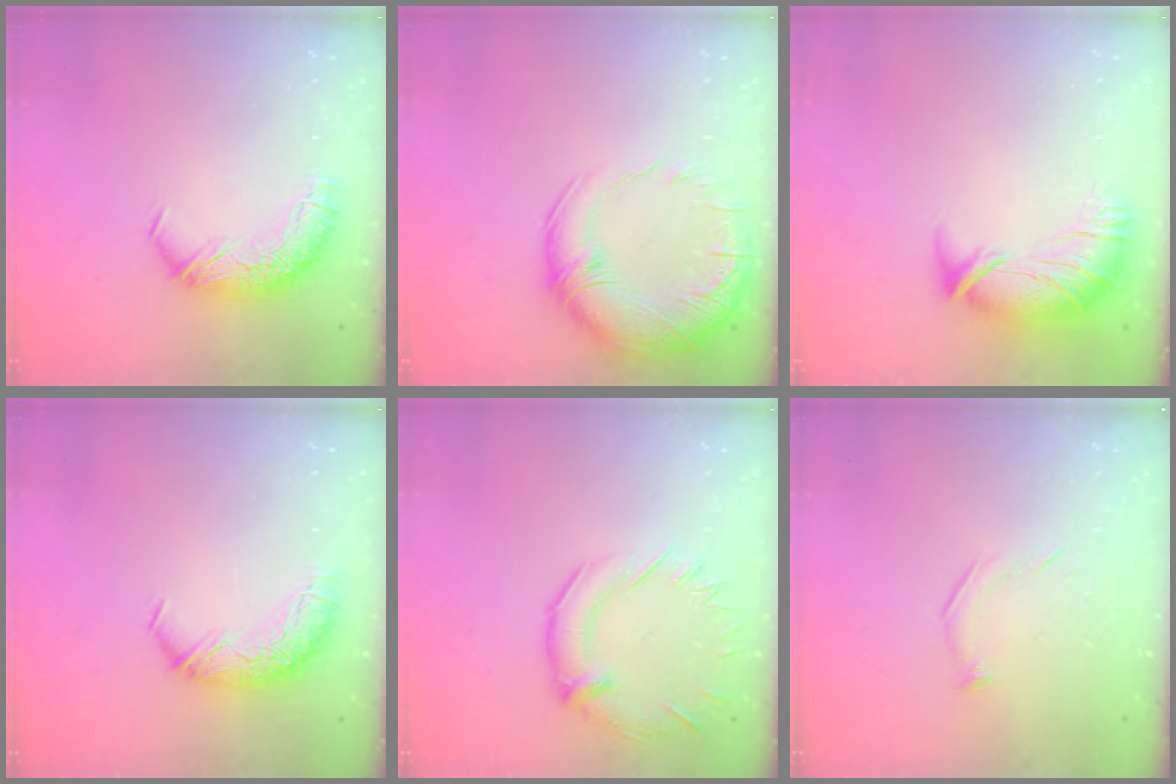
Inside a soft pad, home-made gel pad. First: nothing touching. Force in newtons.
{"total": 5.9, "press": 4.1, "slide": 4.2}
{"total": 3.5, "press": 2.5, "slide": 2.4}
{"total": 0.0}
{"total": 1.3, "press": 0.7, "slide": 1.1}
{"total": 6.8, "press": 6.8, "slide": 0.9}